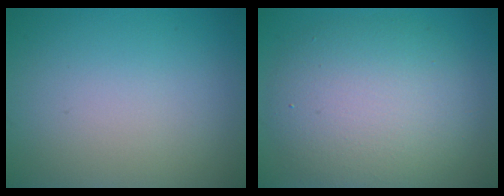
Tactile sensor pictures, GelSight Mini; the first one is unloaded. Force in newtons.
{"total": 7.8, "press": 7.8, "slide": 0.5}